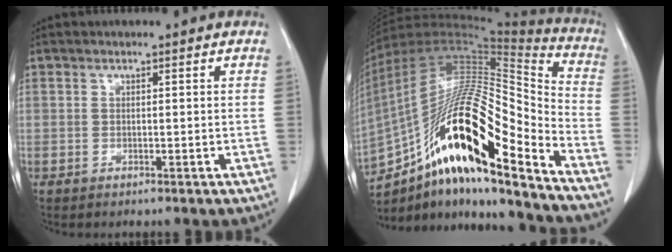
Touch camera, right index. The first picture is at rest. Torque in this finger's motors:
{"motor_torque": [1.49, -0.29, 1.05, 0.21]}